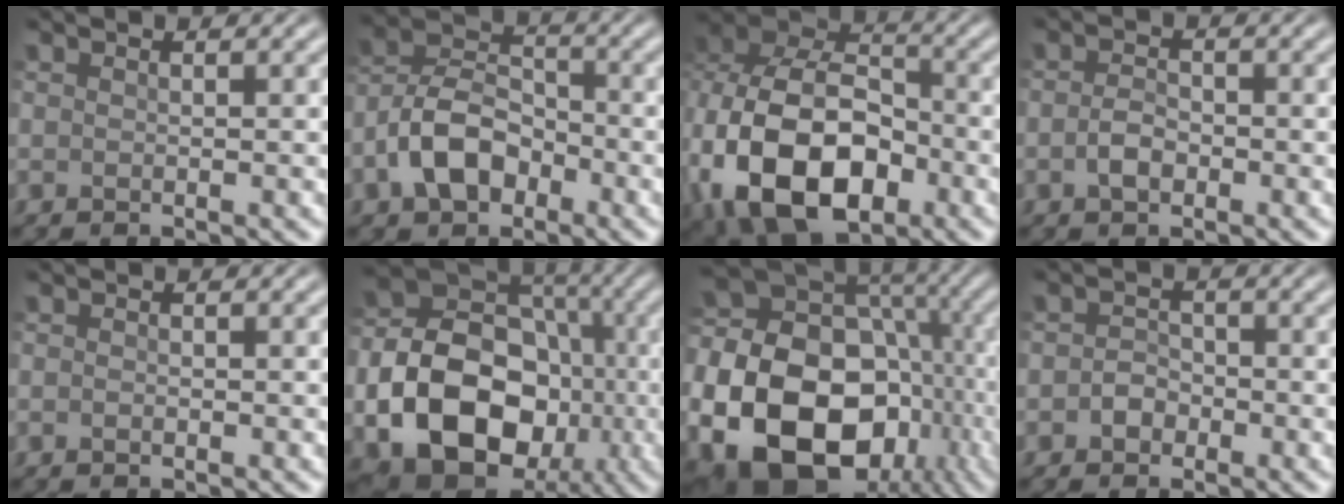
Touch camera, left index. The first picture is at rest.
{"total": 6.0, "force": [-2.7, 3.9, 3.8], "torque": [-0.068, 0.009, -0.058]}
{"total": 15.8, "force": [-4.8, 10.5, 10.8], "torque": [-0.220, -0.031, -0.090]}
{"total": 2.0, "force": [-0.7, 1.2, 1.4], "torque": [-0.029, 0.002, -0.016]}
{"total": 0.5, "force": [-0.2, 0.3, 0.4], "torque": [-0.006, -0.001, -0.004]}
{"total": 14.7, "force": [-4.0, 10.8, 9.0], "torque": [-0.157, -0.018, -0.076]}
{"total": 23.0, "force": [-6.1, 17.5, 13.5], "torque": [-0.255, -0.025, -0.111]}
{"total": 1.7, "force": [-0.7, 1.4, 0.7], "torque": [-0.010, 0.003, -0.017]}